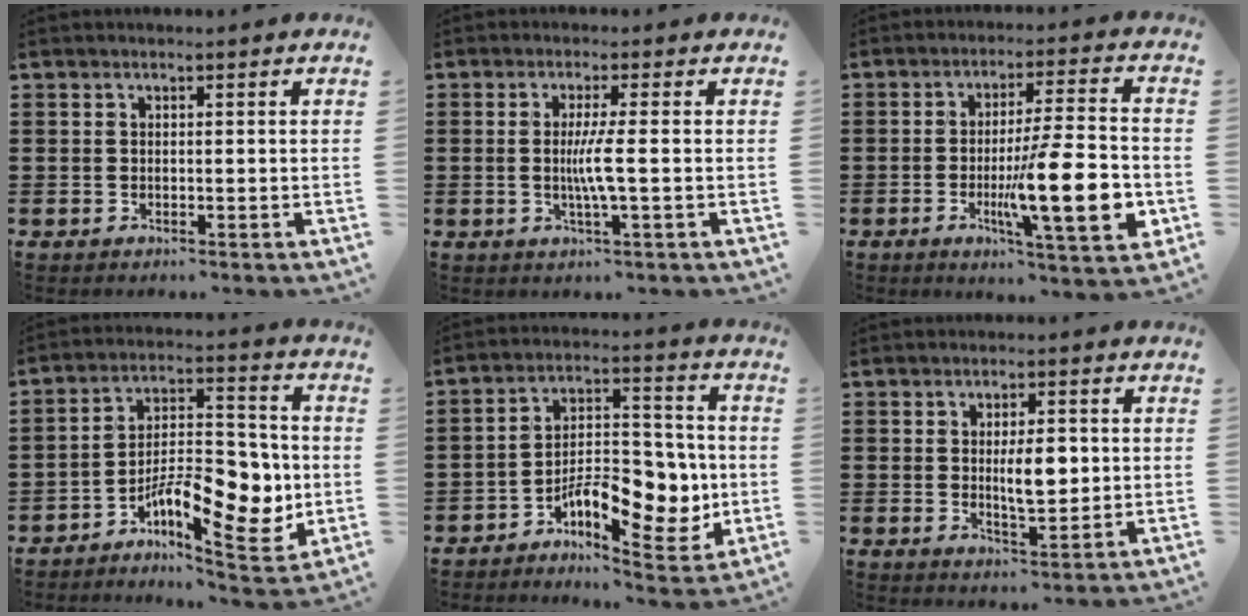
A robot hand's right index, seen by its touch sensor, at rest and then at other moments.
{"total": 4.5, "force": [-0.3, -0.2, 4.5], "torque": [-0.087, -0.011, -0.012]}
{"total": 15.0, "force": [-3.8, 2.8, 14.3], "torque": [-0.223, -0.017, -0.064]}
{"total": 12.5, "force": [-4.2, 5.8, 10.2], "torque": [-0.154, 0.001, -0.070]}
{"total": 11.1, "force": [-3.7, 6.0, 8.6], "torque": [-0.123, 0.008, -0.061]}
{"total": 5.8, "force": [0.4, 2.2, 5.3], "torque": [-0.086, -0.002, 0.002]}